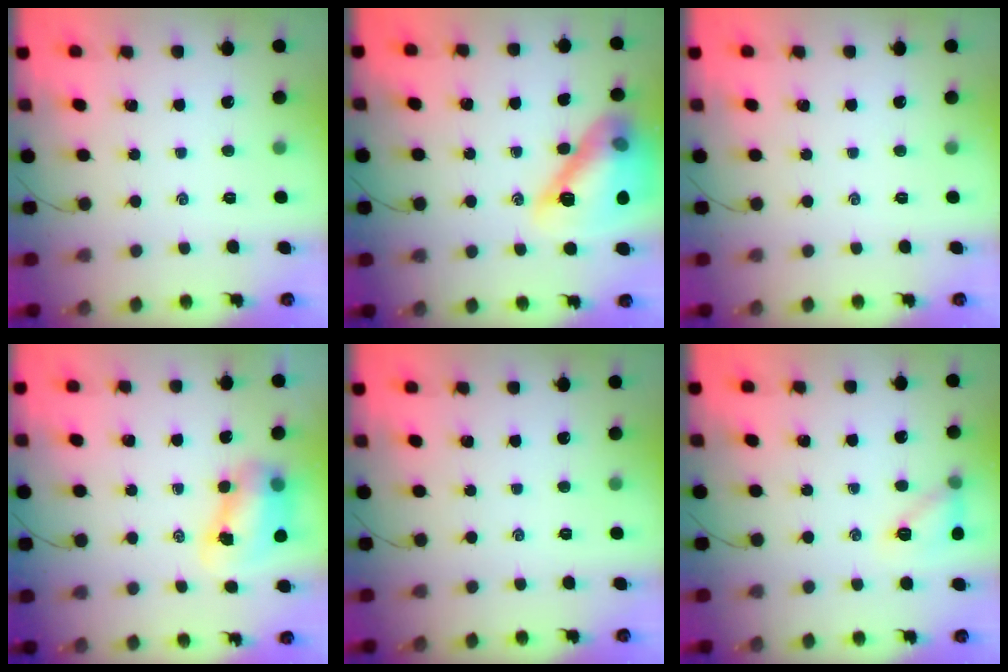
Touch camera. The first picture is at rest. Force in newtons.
{"total": 18.3, "press": 18.2, "slide": 1.6}
{"total": 0.0}
{"total": 7.9, "press": 7.8, "slide": 1.2}
{"total": 0.0}
{"total": 9.5, "press": 9.5, "slide": 0.9}